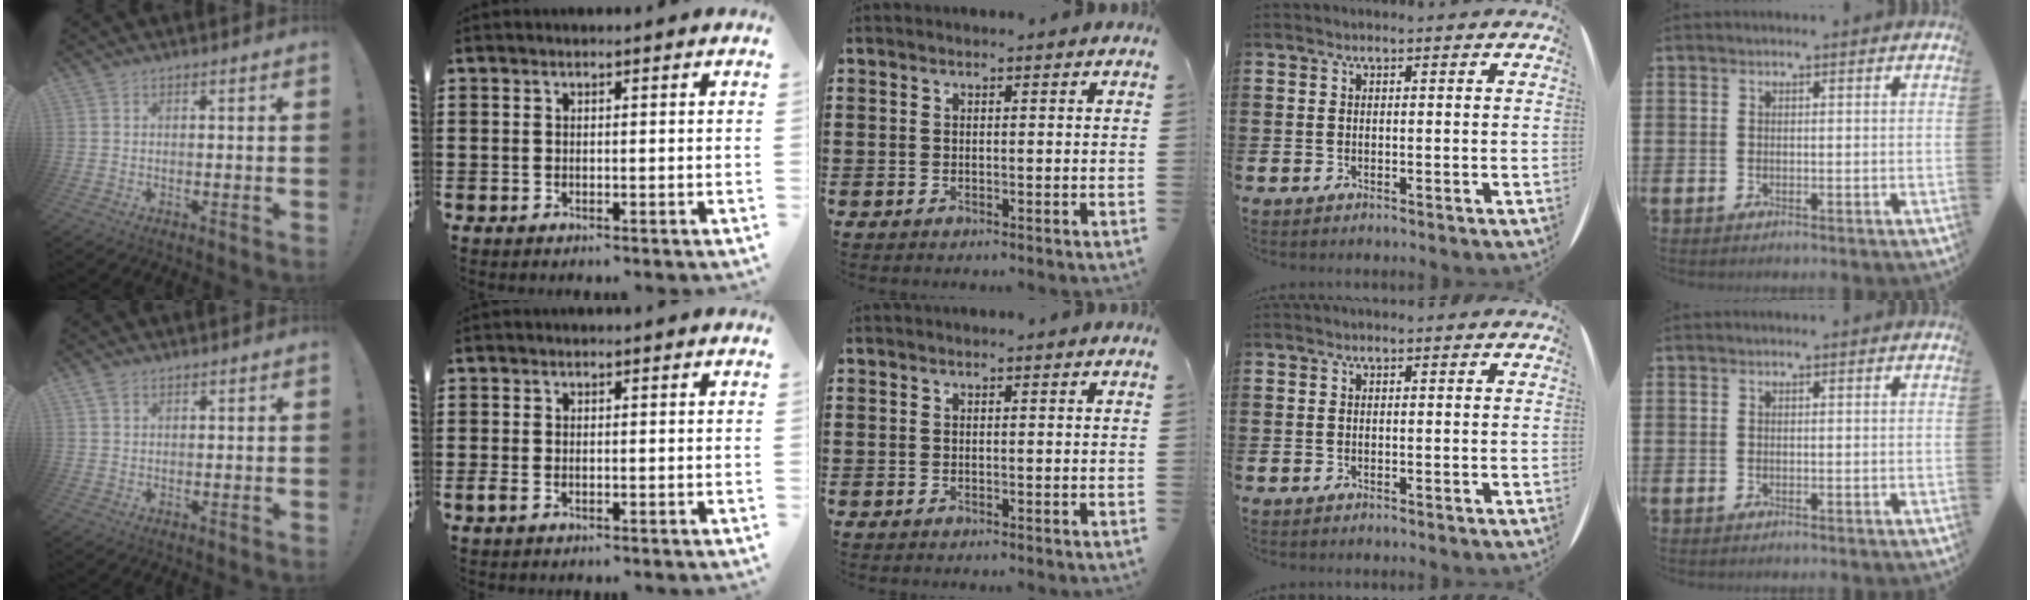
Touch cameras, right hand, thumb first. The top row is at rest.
{"thumb": {"total": 2.1, "force": [1.3, 1.2, 1.1], "torque": [-0.023, 0.002, 0.026]}, "index": {"total": 0.9, "force": [-0.3, 0.4, 0.7], "torque": [-0.022, -0.003, -0.009]}}